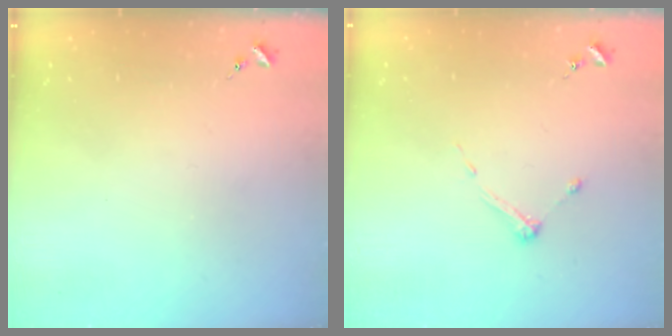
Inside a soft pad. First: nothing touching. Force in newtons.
{"total": 3.6, "press": 3.6, "slide": 0.4}